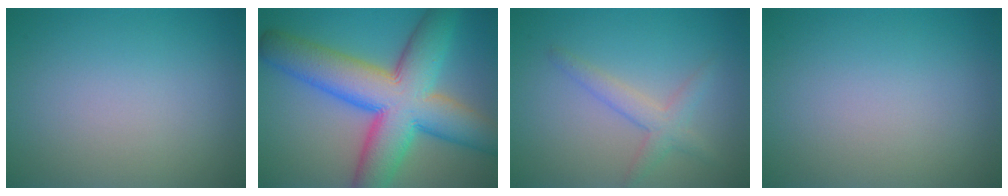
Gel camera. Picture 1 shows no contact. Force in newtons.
{"total": 12.8, "press": 12.8, "slide": 0.5}
{"total": 2.4, "press": 2.4, "slide": 0.2}
{"total": 0.0}